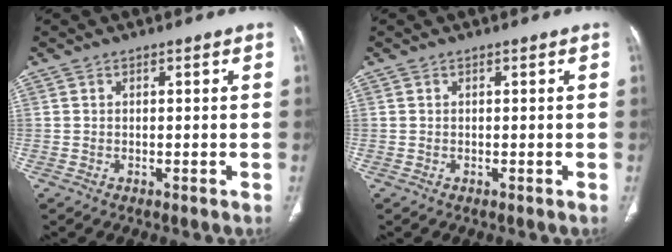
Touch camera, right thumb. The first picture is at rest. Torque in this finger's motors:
{"motor_torque": [0.00, 0.00, -0.04, 0.03, 0.00]}